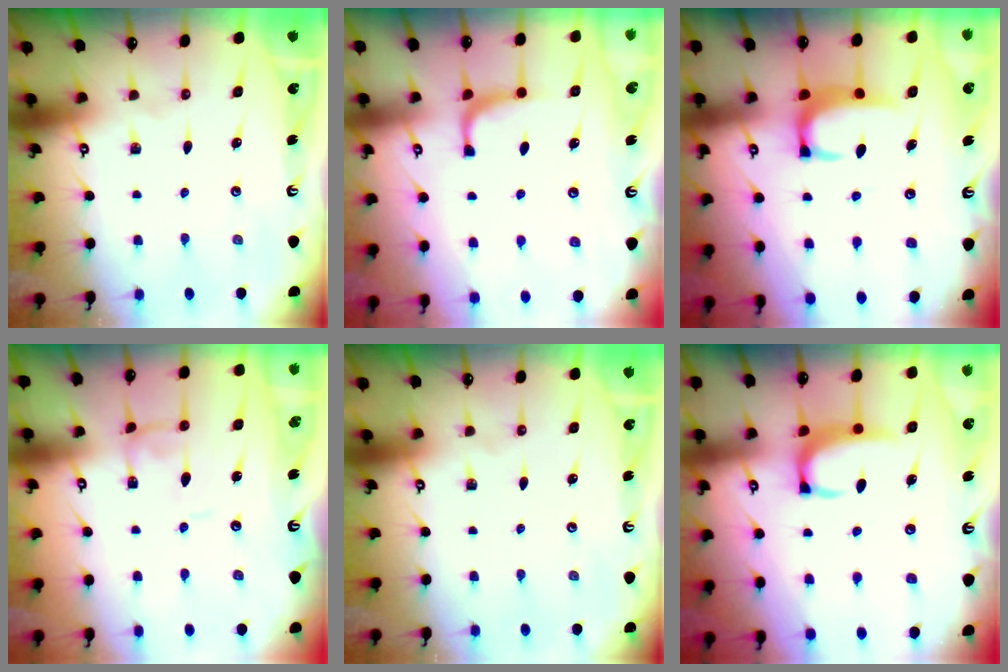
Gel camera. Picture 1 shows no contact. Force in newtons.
{"total": 3.5, "press": 3.5, "slide": 0.4}
{"total": 1.9, "press": 1.8, "slide": 0.7}
{"total": 0.5, "press": 0.5, "slide": 0.2}
{"total": 0.0}
{"total": 2.1, "press": 2.1, "slide": 0.6}